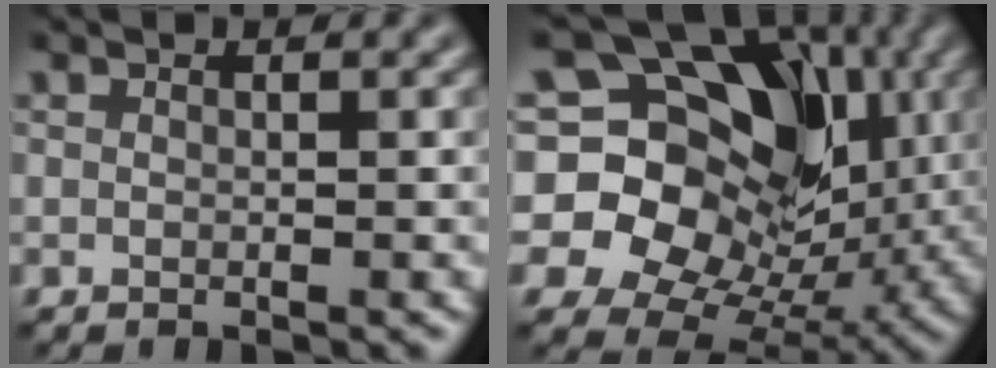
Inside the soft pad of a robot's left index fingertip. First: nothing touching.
{"total": 18.5, "force": [3.7, 15.3, 9.8], "torque": [-0.192, 0.033, 0.065]}